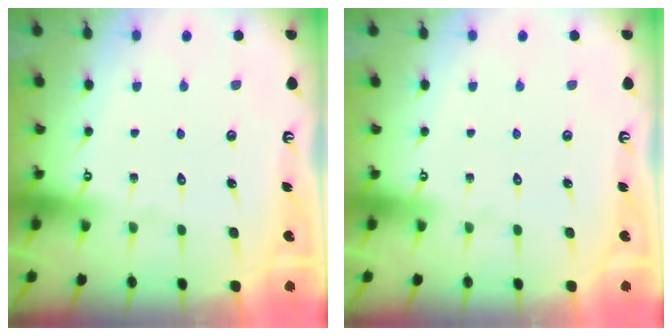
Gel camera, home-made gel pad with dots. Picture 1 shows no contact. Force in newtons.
{"total": 0.0}